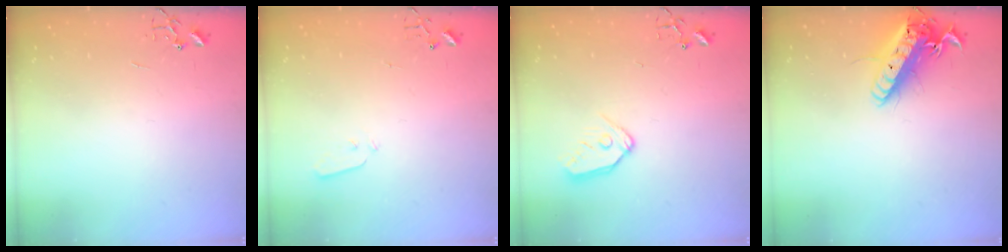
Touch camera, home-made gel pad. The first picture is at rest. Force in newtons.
{"total": 3.1, "press": 3.0, "slide": 0.7}
{"total": 10.0, "press": 9.9, "slide": 1.1}
{"total": 18.2, "press": 18.0, "slide": 3.0}